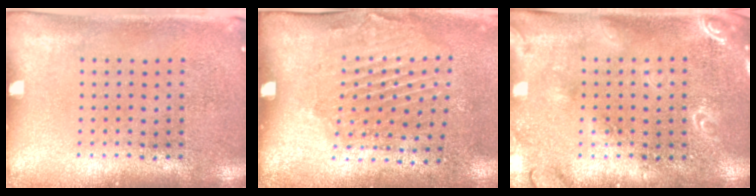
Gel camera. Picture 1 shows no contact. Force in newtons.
{"total": 1.9, "press": 1.2, "slide": 1.5}
{"total": 1.7, "press": 1.7, "slide": 0.2}